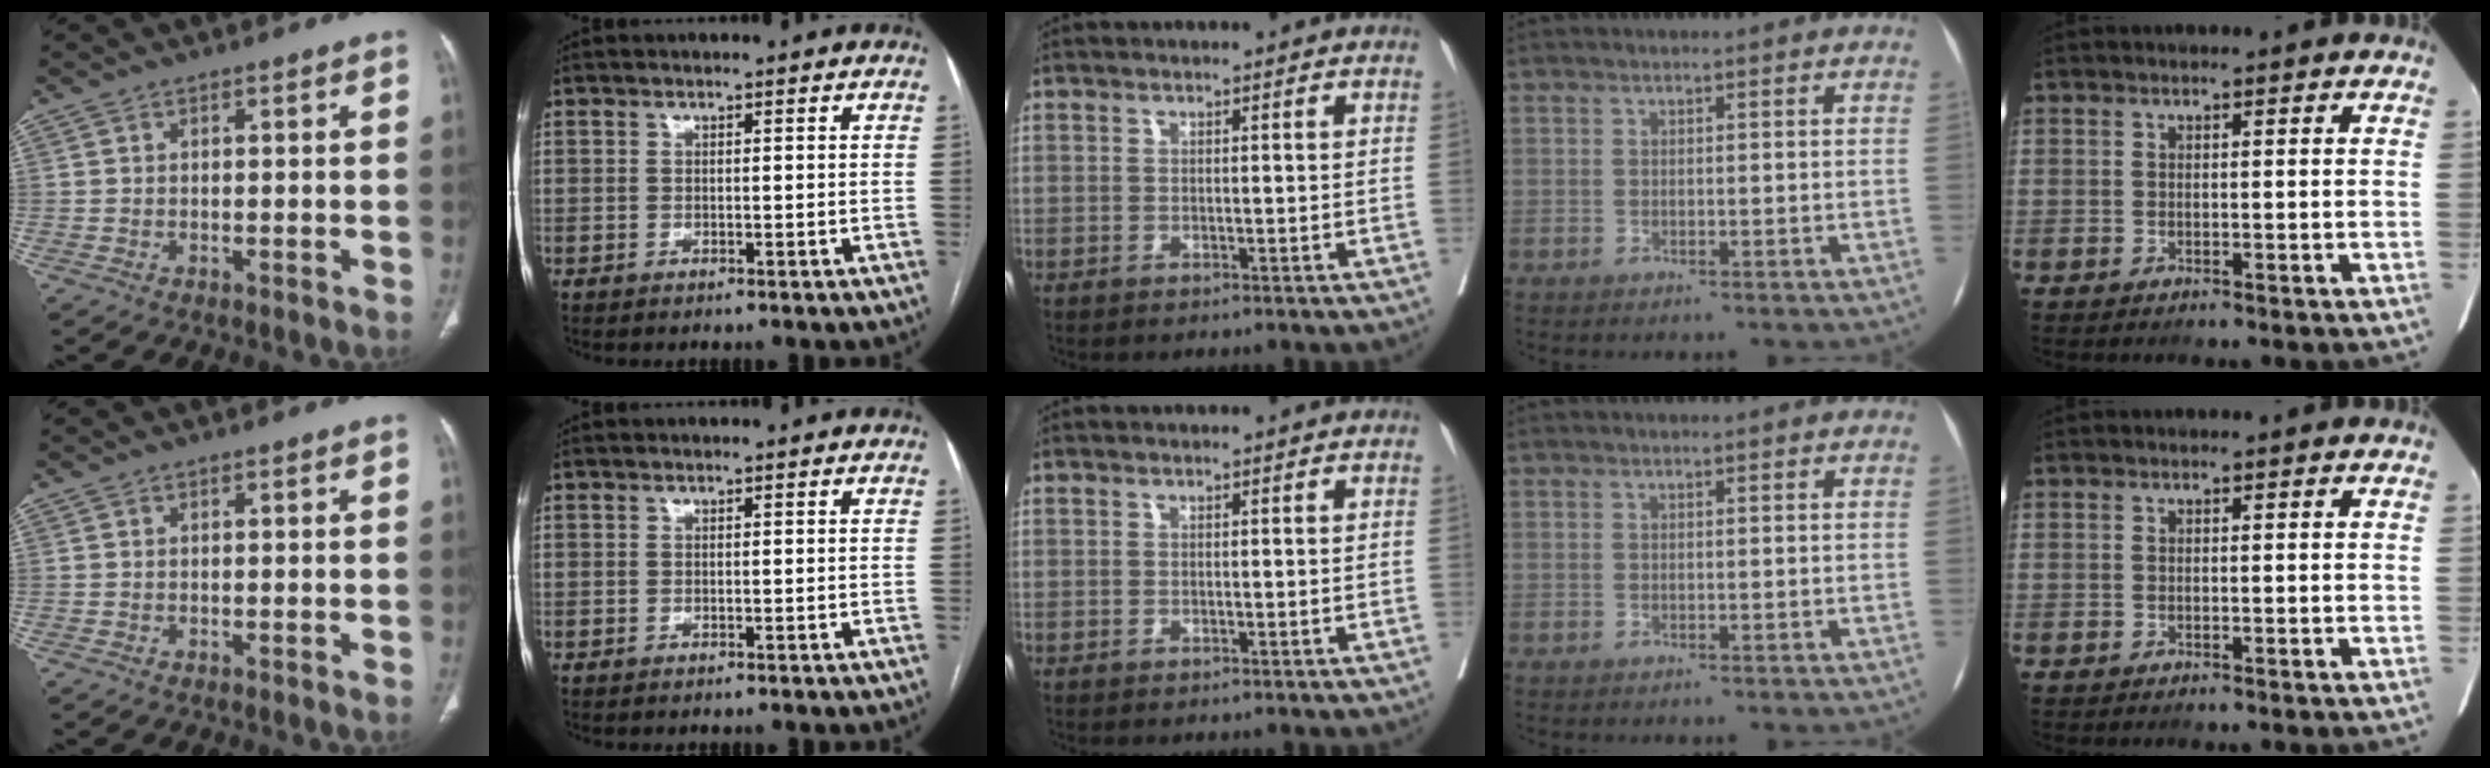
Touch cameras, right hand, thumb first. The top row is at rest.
{}